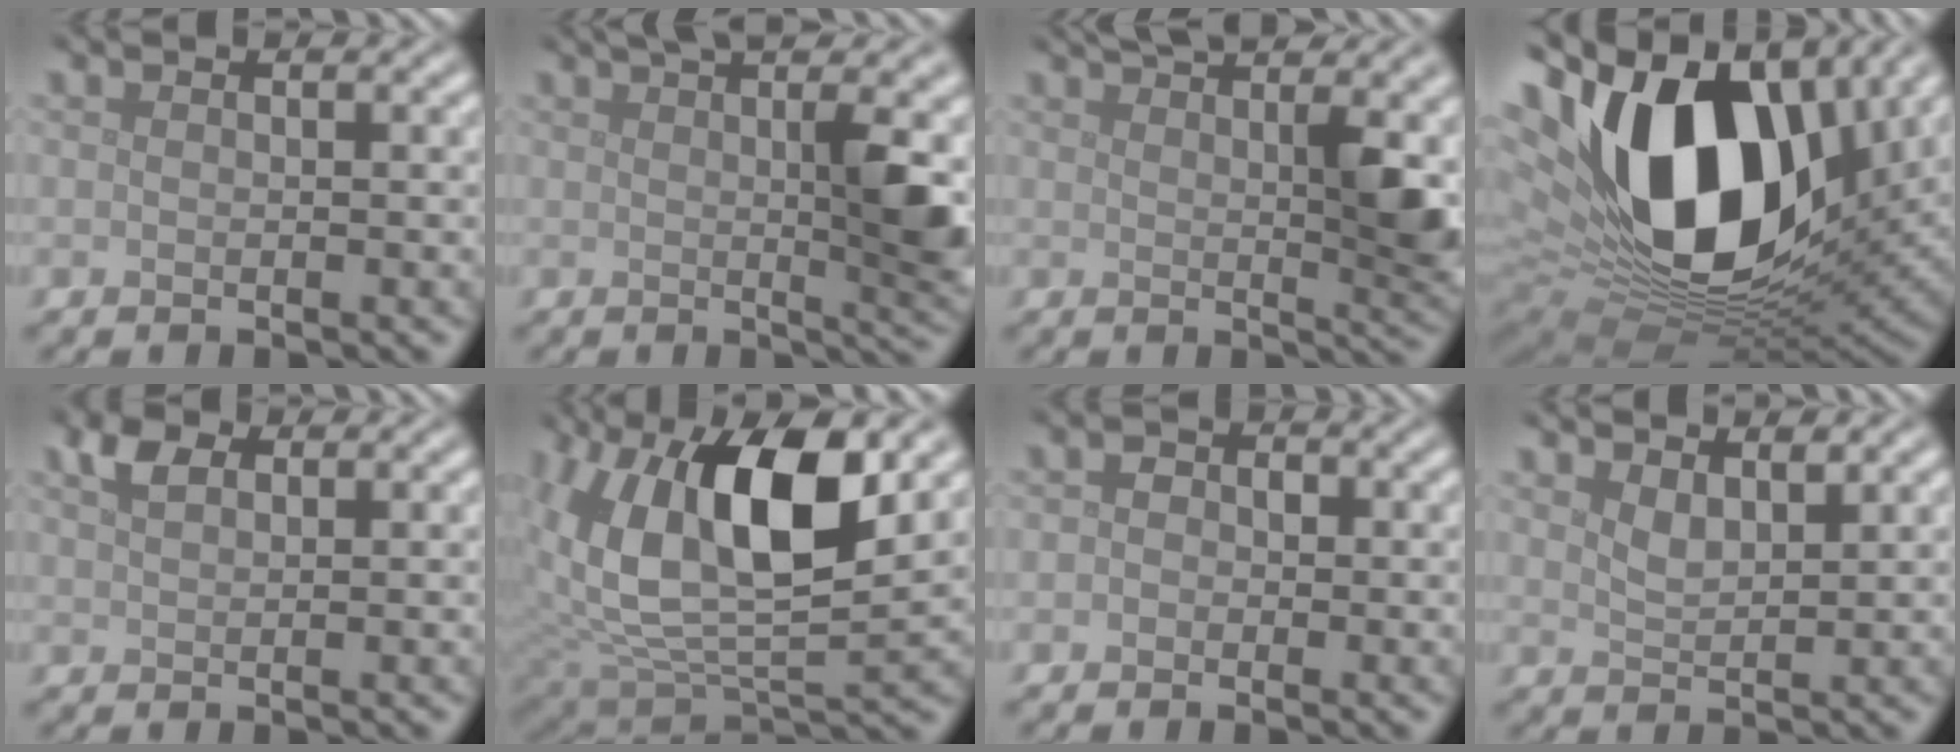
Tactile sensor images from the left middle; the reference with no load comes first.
{"total": 8.1, "force": [2.3, 2.0, 7.5], "torque": [-0.083, 0.007, 0.033]}
{"total": 7.7, "force": [3.7, 2.1, 6.4], "torque": [-0.076, 0.010, 0.062]}
{"total": 17.8, "force": [4.9, 10.5, 13.5], "torque": [-0.260, -0.002, 0.083]}
{"total": 2.2, "force": [1.3, 1.2, 1.2], "torque": [-0.032, 0.004, 0.026]}
{"total": 13.7, "force": [4.6, 6.6, 11.1], "torque": [-0.217, -0.006, 0.089]}
{"total": 1.3, "force": [-0.2, 1.2, 0.4], "torque": [-0.006, -0.003, -0.014]}
{"total": 1.9, "force": [1.4, 0.7, 1.1], "torque": [-0.025, -0.005, 0.029]}